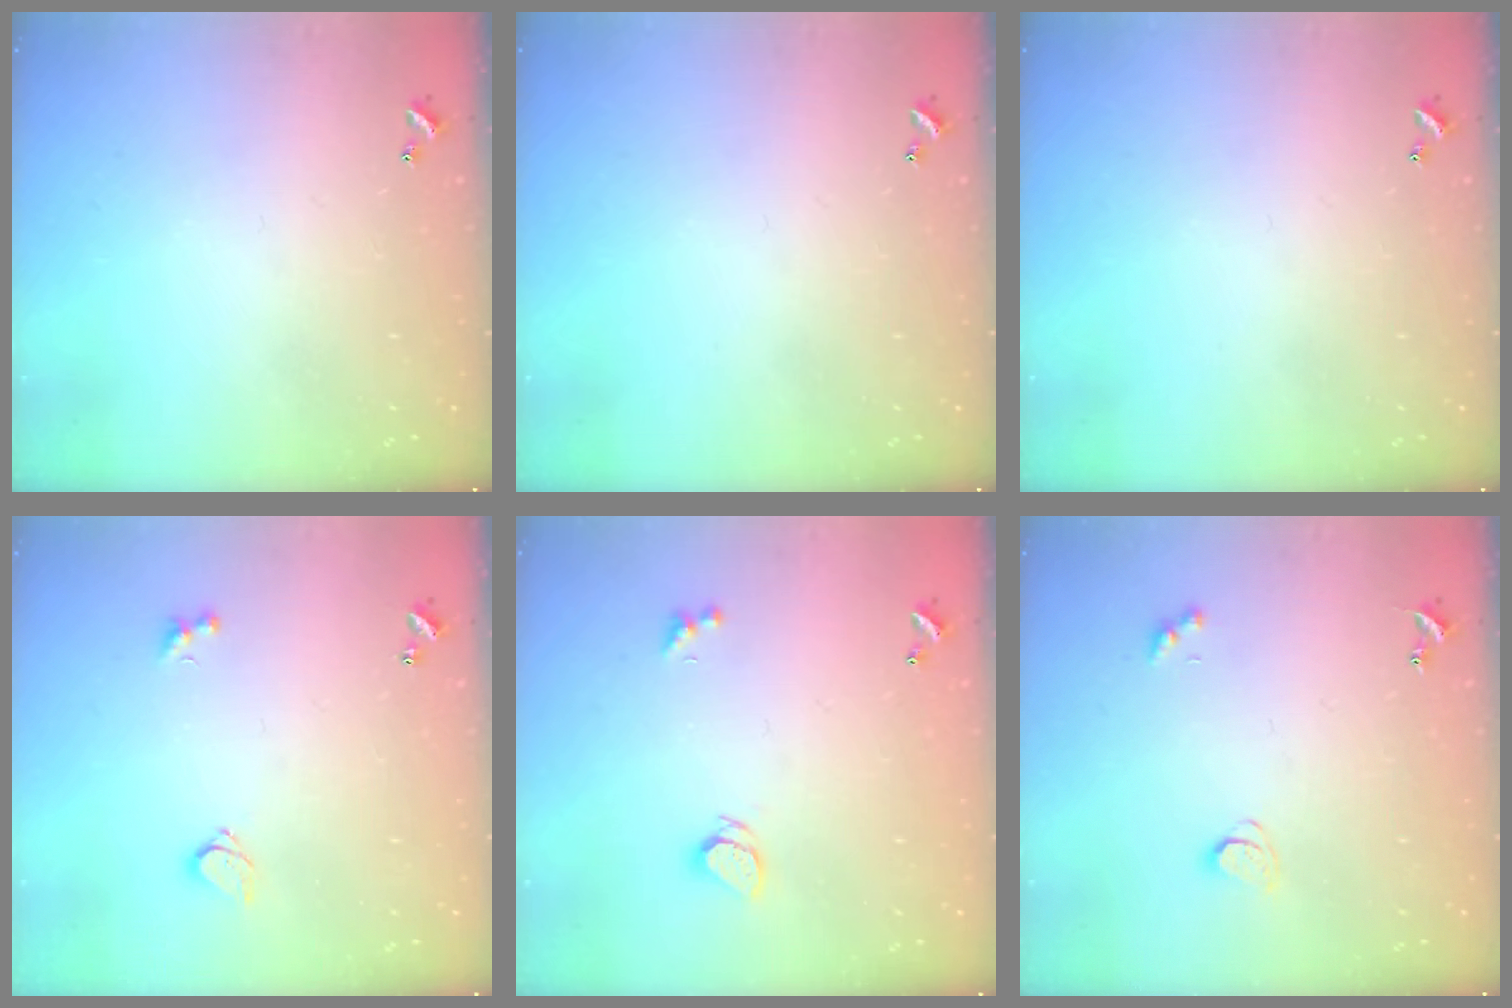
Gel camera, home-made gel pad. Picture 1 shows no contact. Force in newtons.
{"total": 0.0}
{"total": 0.0}
{"total": 2.8, "press": 2.5, "slide": 1.3}
{"total": 1.9, "press": 1.8, "slide": 0.3}
{"total": 1.7, "press": 1.6, "slide": 0.4}